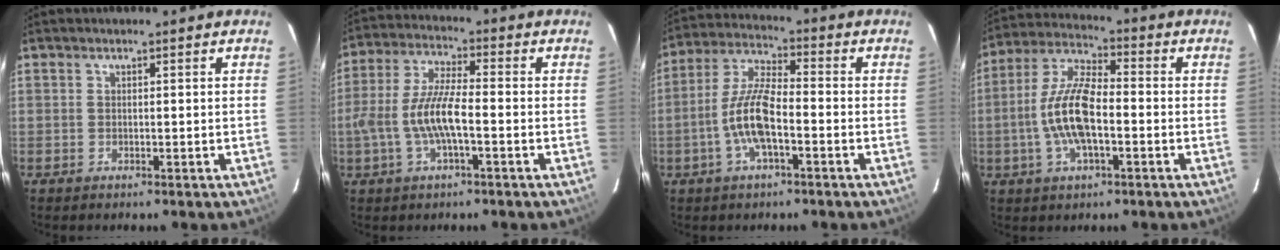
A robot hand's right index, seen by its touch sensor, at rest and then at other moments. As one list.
[{"total": 10.2, "force": [-2.7, 2.6, 9.5], "torque": [-0.202, 0.002, -0.050]}, {"total": 10.1, "force": [-3.3, 2.9, 9.1], "torque": [-0.192, 0.005, -0.067]}, {"total": 12.4, "force": [-2.6, 4.6, 11.2], "torque": [-0.235, 0.006, -0.052]}]